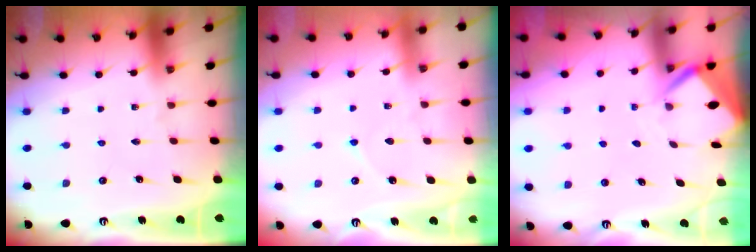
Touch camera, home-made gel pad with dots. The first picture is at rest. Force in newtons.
{"total": 3.8, "press": 3.8, "slide": 0.2}
{"total": 3.4, "press": 3.4, "slide": 0.3}